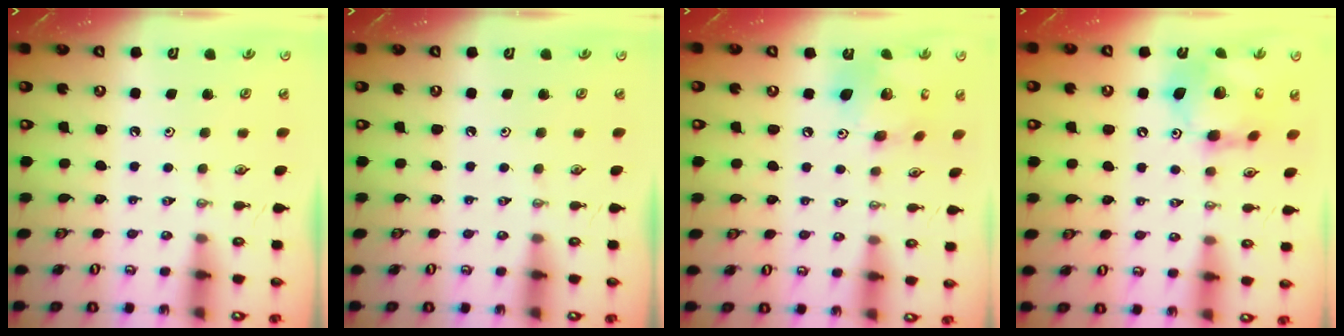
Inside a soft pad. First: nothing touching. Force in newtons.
{"total": 0.0}
{"total": 14.5, "press": 14.5, "slide": 1.4}
{"total": 14.4, "press": 14.3, "slide": 1.5}